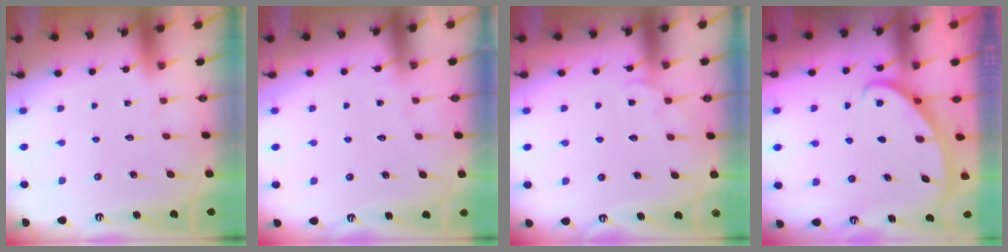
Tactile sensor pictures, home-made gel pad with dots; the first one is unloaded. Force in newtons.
{"total": 1.8, "press": 1.7, "slide": 0.3}
{"total": 4.2, "press": 4.2, "slide": 0.4}
{"total": 2.5, "press": 2.5, "slide": 0.2}